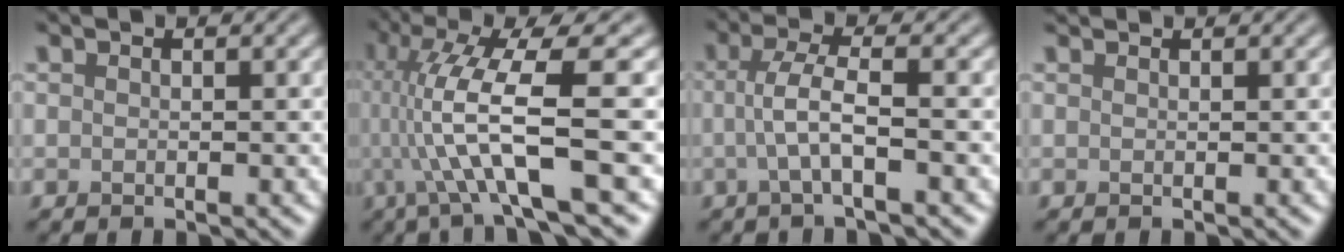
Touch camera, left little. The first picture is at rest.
{"total": 10.3, "force": [-0.8, 2.1, 10.1], "torque": [-0.172, 0.008, -0.015]}
{"total": 3.4, "force": [-0.8, 0.7, 3.2], "torque": [-0.063, 0.001, -0.016]}
{"total": 1.1, "force": [1.1, 0.1, 0.2], "torque": [-0.008, 0.004, 0.012]}